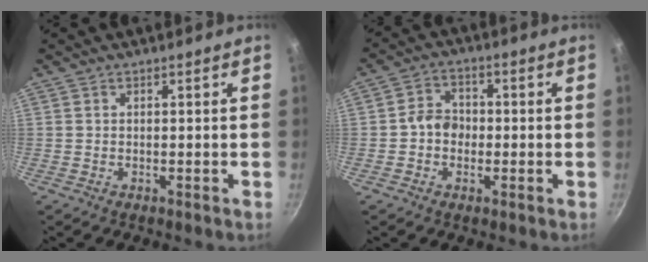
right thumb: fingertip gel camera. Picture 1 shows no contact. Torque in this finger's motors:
{"motor_torque": [0.20, 0.08, -0.27, 0.00, 0.02]}